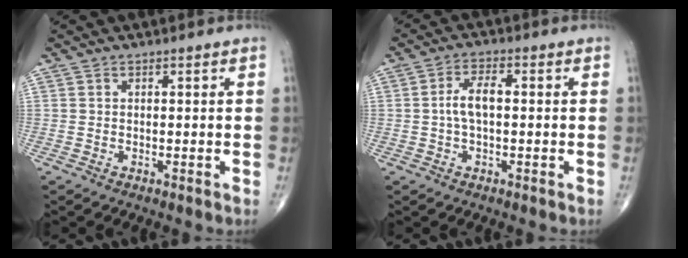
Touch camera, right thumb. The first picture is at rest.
{"total": 4.8, "force": [-0.1, 2.1, 4.3], "torque": [-0.090, 0.015, -0.005]}